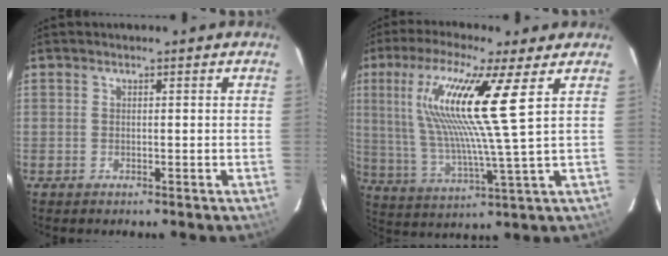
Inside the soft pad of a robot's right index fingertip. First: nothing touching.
{"total": 15.9, "force": [5.7, 0.0, 14.8], "torque": [-0.271, -0.001, 0.110]}